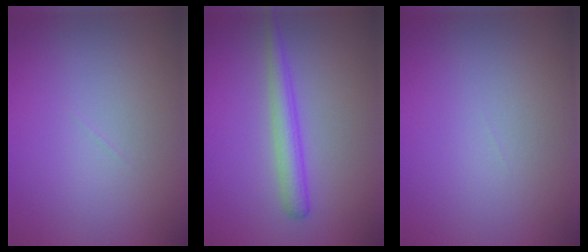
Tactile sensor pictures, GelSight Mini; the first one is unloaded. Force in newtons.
{"total": 2.6, "press": 2.6, "slide": 0.1}
{"total": 0.0}